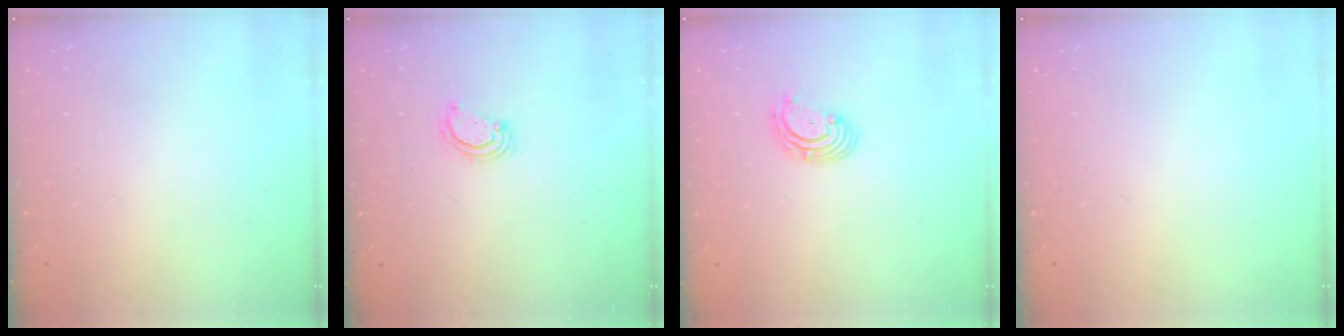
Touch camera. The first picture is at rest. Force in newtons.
{"total": 2.6, "press": 2.6, "slide": 0.3}
{"total": 2.7, "press": 2.7, "slide": 0.1}
{"total": 0.0}